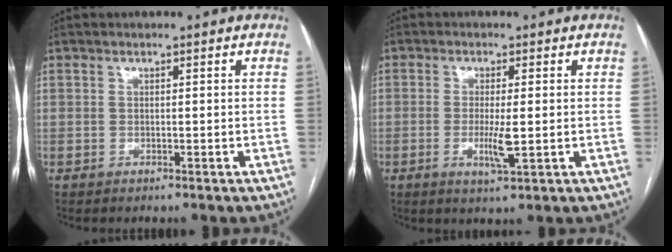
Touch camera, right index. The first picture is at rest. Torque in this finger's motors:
{"motor_torque": [-0.02, 0.06, -0.02, 0.01]}